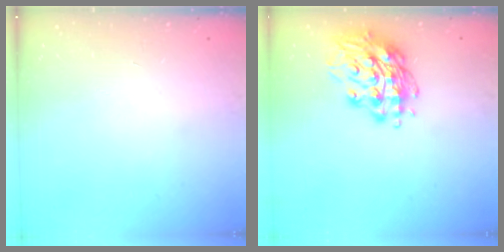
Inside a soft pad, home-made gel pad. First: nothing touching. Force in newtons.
{"total": 15.3, "press": 15.3, "slide": 0.8}